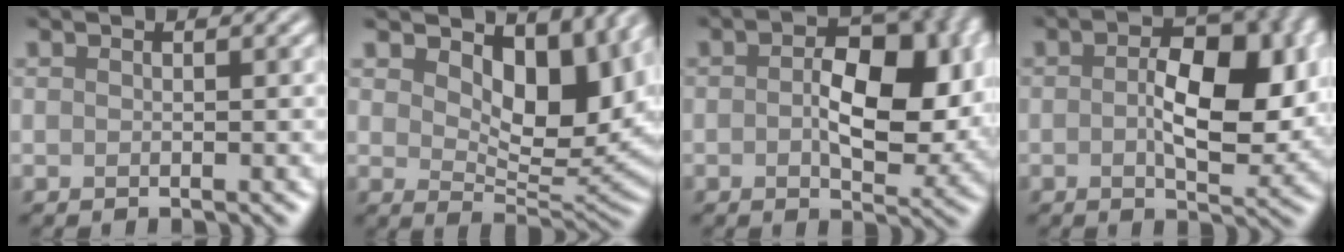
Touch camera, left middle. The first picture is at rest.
{"total": 9.1, "force": [3.7, 4.8, 6.8], "torque": [-0.105, -0.016, 0.059]}
{"total": 8.6, "force": [0.5, 4.9, 7.1], "torque": [-0.101, 0.000, 0.003]}
{"total": 7.7, "force": [0.3, 3.9, 6.6], "torque": [-0.098, -0.002, 0.003]}